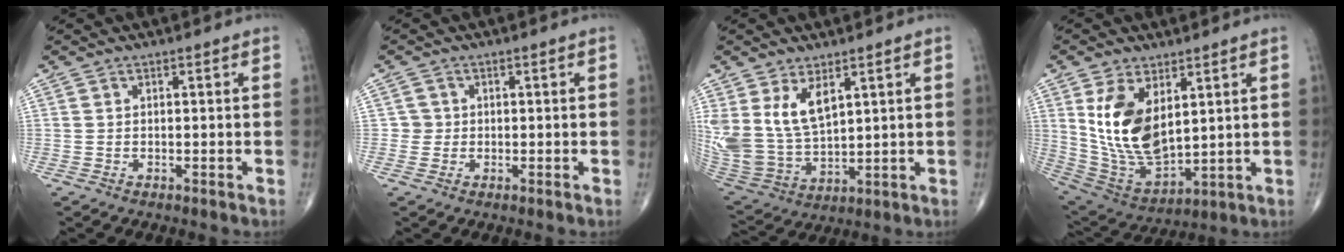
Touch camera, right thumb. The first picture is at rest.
{"total": 1.7, "force": [-0.1, 1.7, -0.1], "torque": [0.016, 0.007, -0.005]}
{"total": 12.6, "force": [5.4, 6.8, 9.2], "torque": [-0.177, -0.027, 0.128]}
{"total": 15.0, "force": [4.4, 8.2, 11.8], "torque": [-0.209, -0.023, 0.111]}